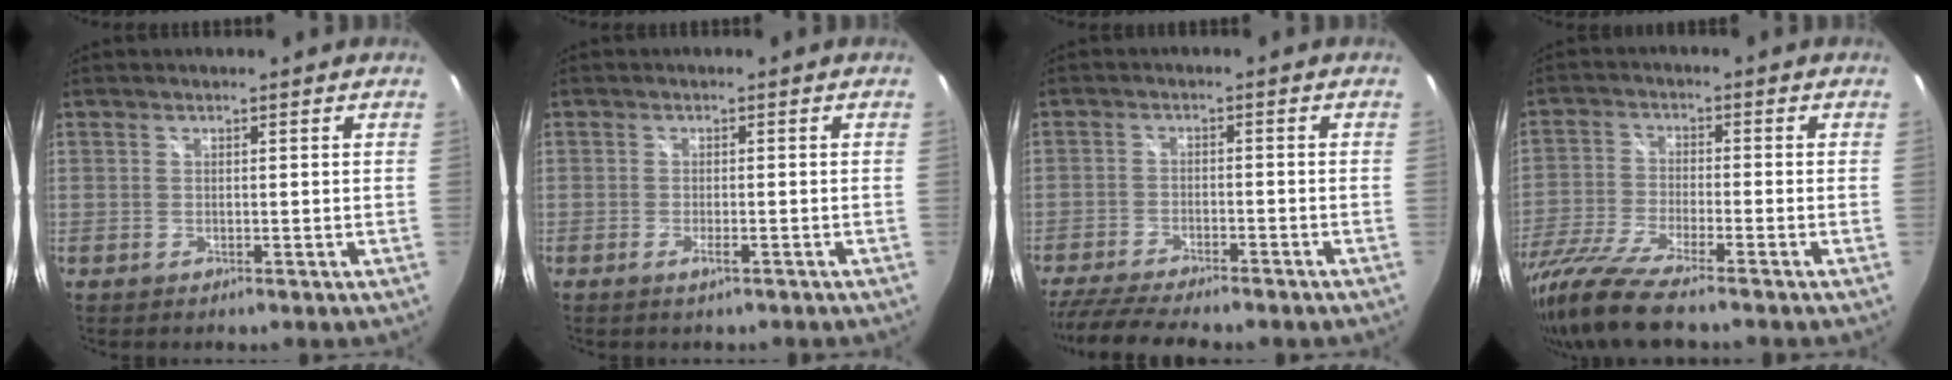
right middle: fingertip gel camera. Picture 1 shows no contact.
{"total": 1.8, "force": [-1.2, 0.4, 1.2], "torque": [-0.025, 0.000, -0.021]}
{"total": 14.2, "force": [-12.0, 2.8, 7.0], "torque": [-0.152, -0.032, -0.190]}
{"total": 11.9, "force": [-9.6, 0.7, 7.1], "torque": [-0.159, -0.037, -0.182]}